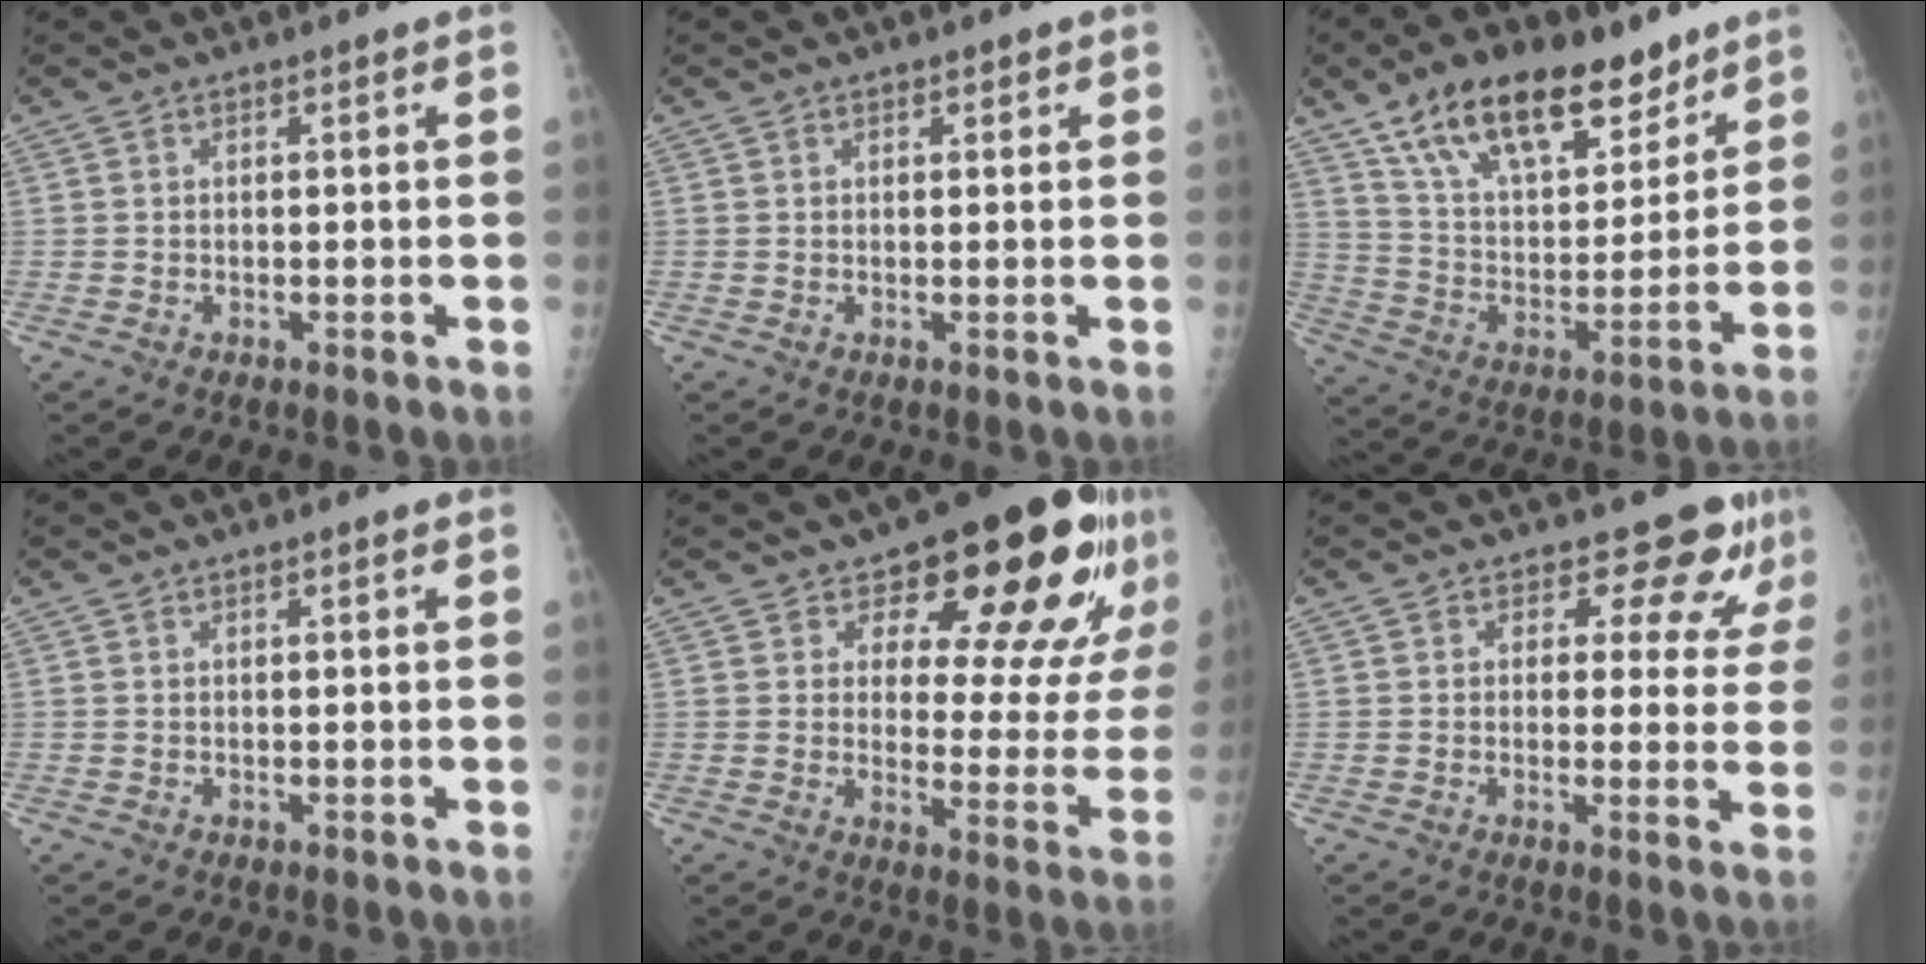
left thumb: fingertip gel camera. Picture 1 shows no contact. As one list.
[{"total": 1.3, "force": [0.8, 0.8, 0.5], "torque": [0.003, -0.003, 0.007]}, {"total": 22.7, "force": [15.1, 10.8, 13.1], "torque": [-0.179, -0.050, 0.262]}, {"total": 0.7, "force": [0.4, 0.2, 0.5], "torque": [-0.007, 0.000, 0.005]}, {"total": 20.0, "force": [12.2, 8.7, 13.1], "torque": [-0.122, -0.072, 0.156]}, {"total": 7.2, "force": [6.1, 3.5, 1.2], "torque": [0.023, -0.040, 0.058]}]